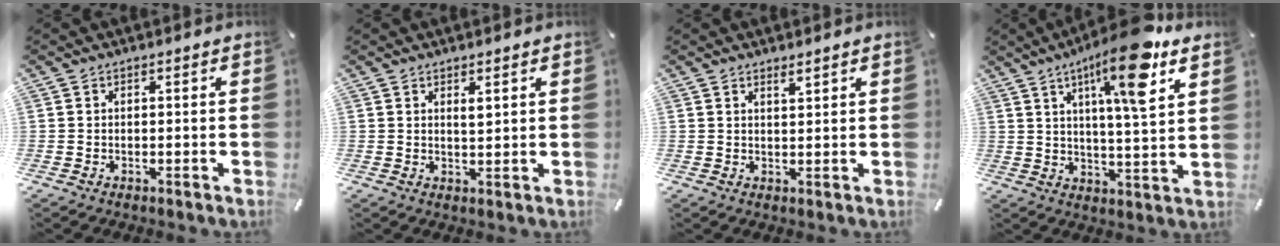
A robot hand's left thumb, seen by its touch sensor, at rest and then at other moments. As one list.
[{"total": 1.9, "force": [1.2, 0.8, 1.3], "torque": [-0.013, -0.006, 0.018]}, {"total": 1.6, "force": [1.6, 0.3, 0.4], "torque": [-0.009, -0.004, 0.029]}, {"total": 15.2, "force": [8.4, 2.6, 12.4], "torque": [-0.204, -0.032, 0.128]}]